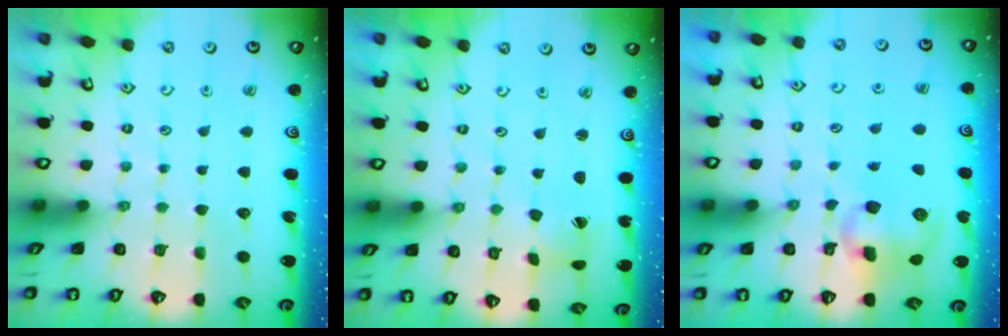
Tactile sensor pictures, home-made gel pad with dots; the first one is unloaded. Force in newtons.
{"total": 2.2, "press": 2.2, "slide": 0.3}
{"total": 11.0, "press": 10.9, "slide": 1.7}